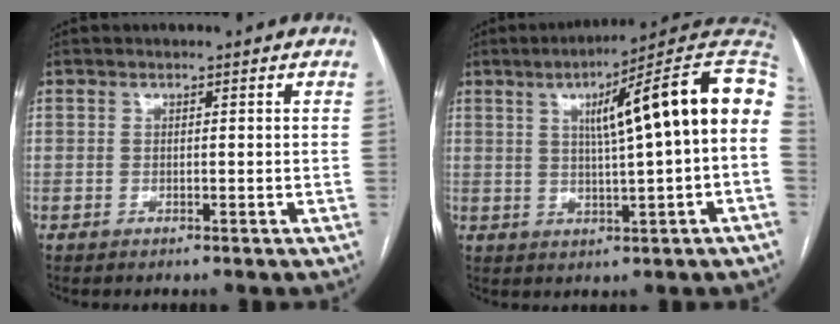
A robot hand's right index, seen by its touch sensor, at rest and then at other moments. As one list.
[{"total": 16.9, "force": [3.5, 0.0, 16.5], "torque": [-0.222, 0.032, 0.039]}]